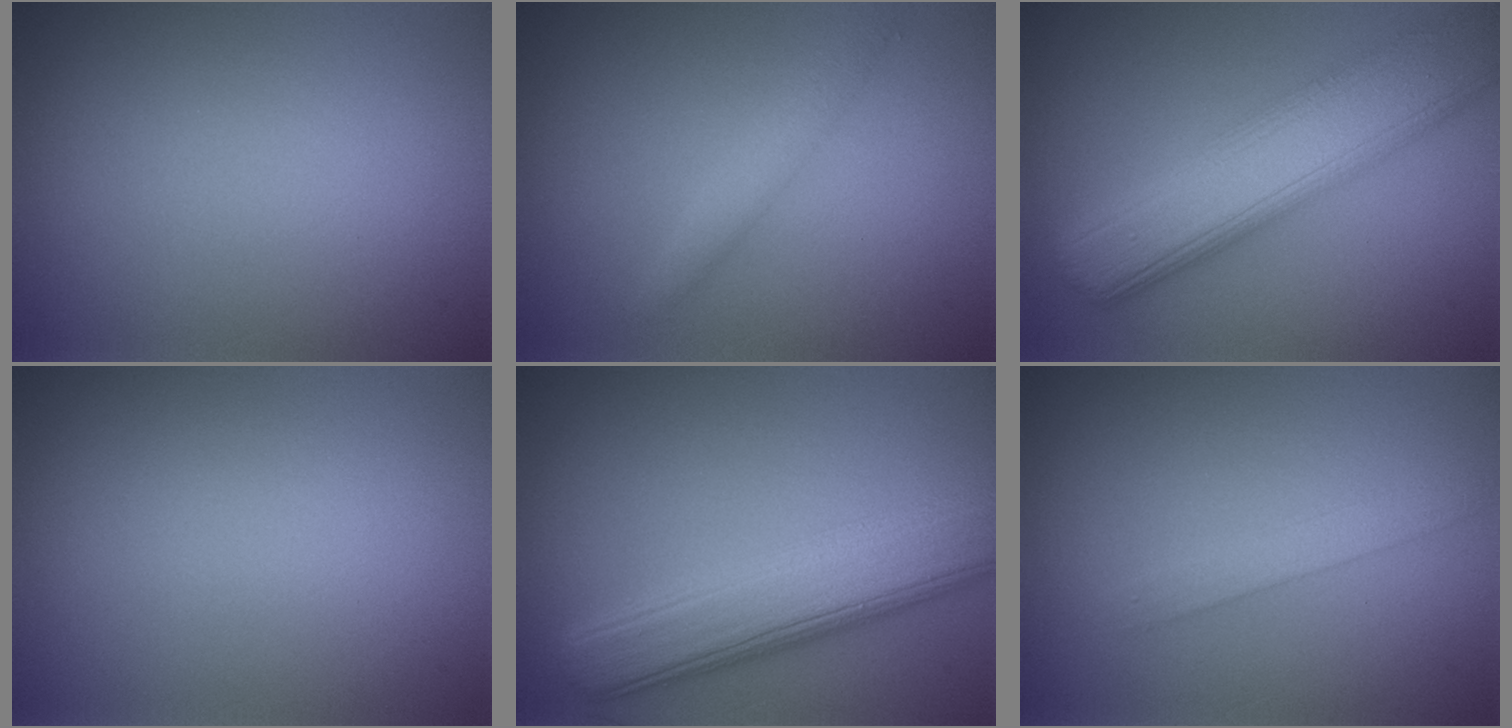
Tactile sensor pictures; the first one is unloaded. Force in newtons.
{"total": 1.7, "press": 1.7, "slide": 0.1}
{"total": 9.0, "press": 9.0, "slide": 0.2}
{"total": 0.0}
{"total": 7.4, "press": 7.4, "slide": 0.4}
{"total": 1.6, "press": 1.6, "slide": 0.2}